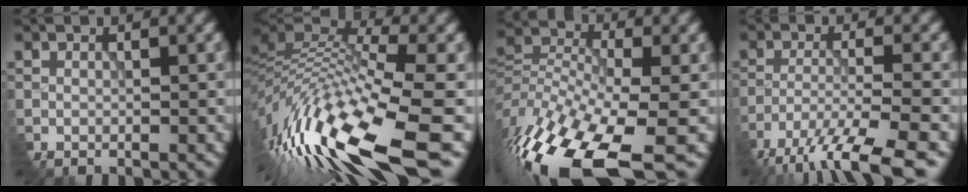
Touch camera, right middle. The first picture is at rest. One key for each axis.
{"total": 14.0, "fx": -5.5, "fy": 4.2, "fz": 12.1, "tx": -0.259, "ty": 0.021, "tz": -0.099}
{"total": 14.8, "fx": -8.9, "fy": 5.7, "fz": 10.4, "tx": -0.236, "ty": -0.011, "tz": -0.149}
{"total": 8.7, "fx": -7.0, "fy": 1.6, "fz": 4.9, "tx": -0.090, "ty": -0.017, "tz": -0.114}